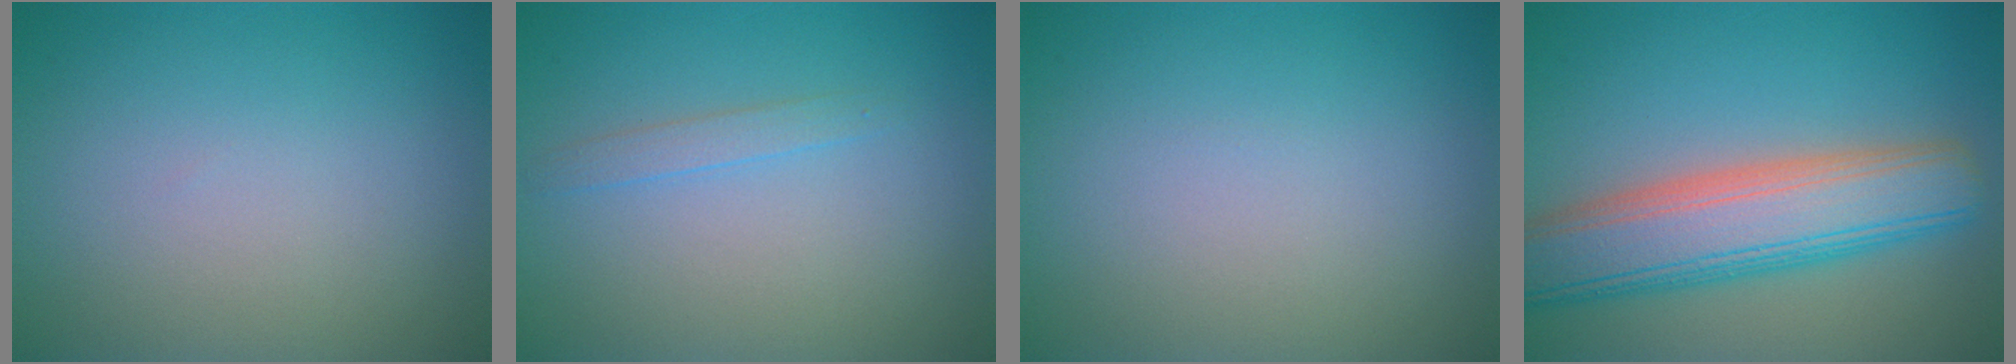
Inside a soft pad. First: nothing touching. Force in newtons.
{"total": 1.1, "press": 1.1, "slide": 0.2}
{"total": 0.0}
{"total": 8.6, "press": 8.6, "slide": 0.6}